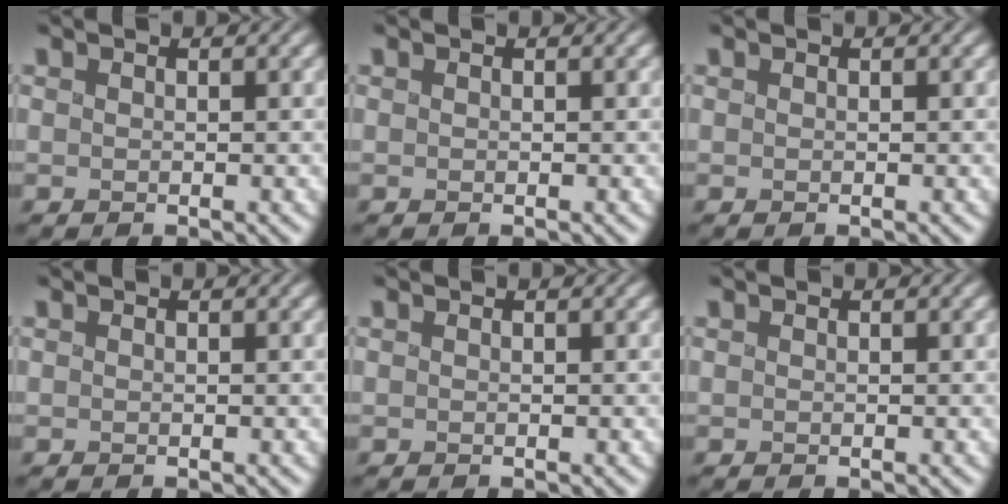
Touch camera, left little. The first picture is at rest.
{"total": 0.0}
{"total": 0.0}
{"total": 0.0}
{"total": 0.0}
{"total": 0.0}